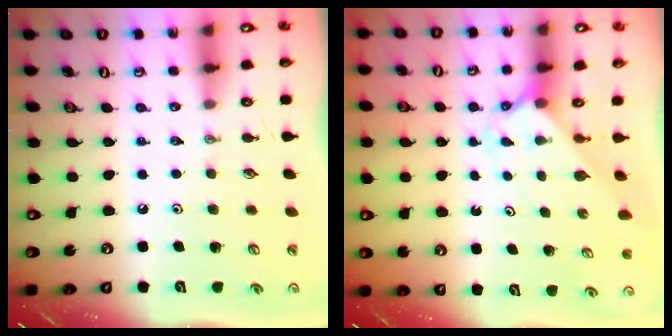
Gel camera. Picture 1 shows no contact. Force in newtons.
{"total": 2.2, "press": 2.2, "slide": 0.2}